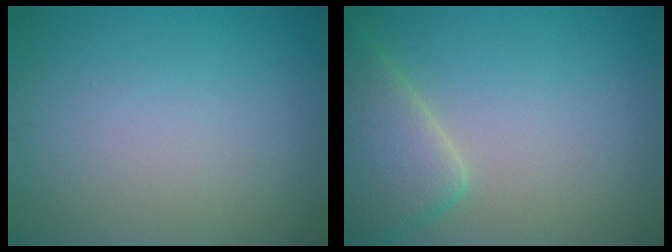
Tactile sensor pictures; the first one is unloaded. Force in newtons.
{"total": 5.3, "press": 5.3, "slide": 0.4}